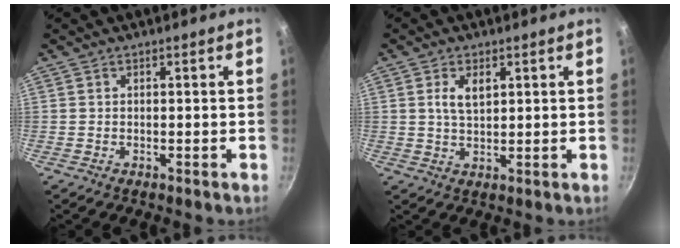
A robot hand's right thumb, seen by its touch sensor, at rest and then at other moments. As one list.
[{"total": 4.2, "force": [1.5, 2.2, 3.3], "torque": [-0.058, -0.005, 0.030]}]